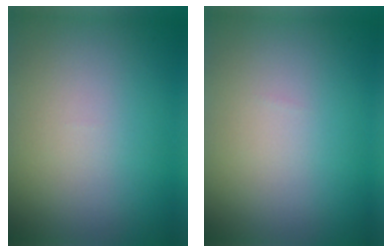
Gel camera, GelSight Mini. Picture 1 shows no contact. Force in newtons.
{"total": 0.0}